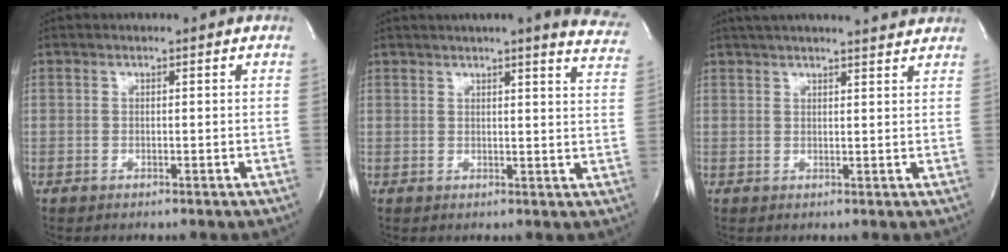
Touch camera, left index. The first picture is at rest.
{"total": 12.8, "force": [11.2, 0.6, 6.1], "torque": [-0.067, -0.039, 0.108]}
{"total": 14.7, "force": [13.5, 1.2, 5.5], "torque": [-0.087, 0.029, 0.177]}